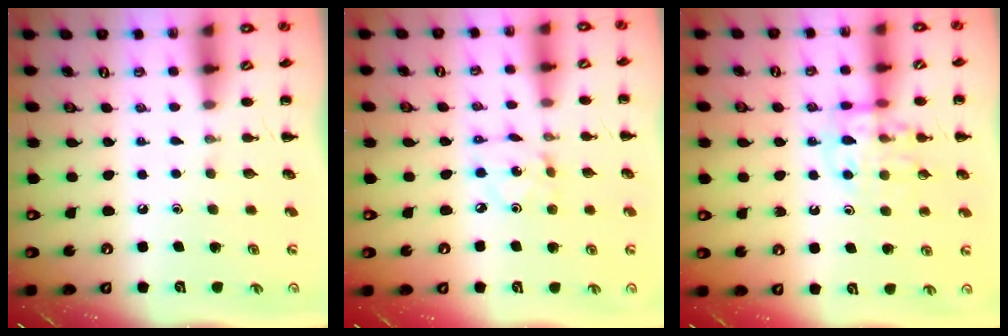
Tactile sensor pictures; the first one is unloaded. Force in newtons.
{"total": 2.1, "press": 2.0, "slide": 0.6}
{"total": 11.3, "press": 11.2, "slide": 1.6}